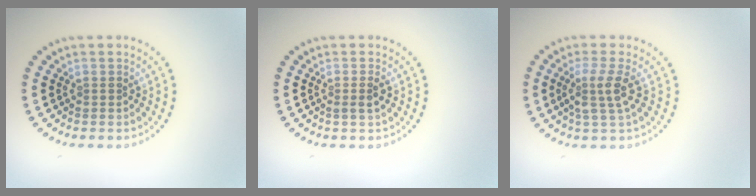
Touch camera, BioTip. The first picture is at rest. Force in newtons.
{"total": 1.3, "press": 1.1, "slide": 0.6}
{"total": 2.8, "press": 2.2, "slide": 1.7}